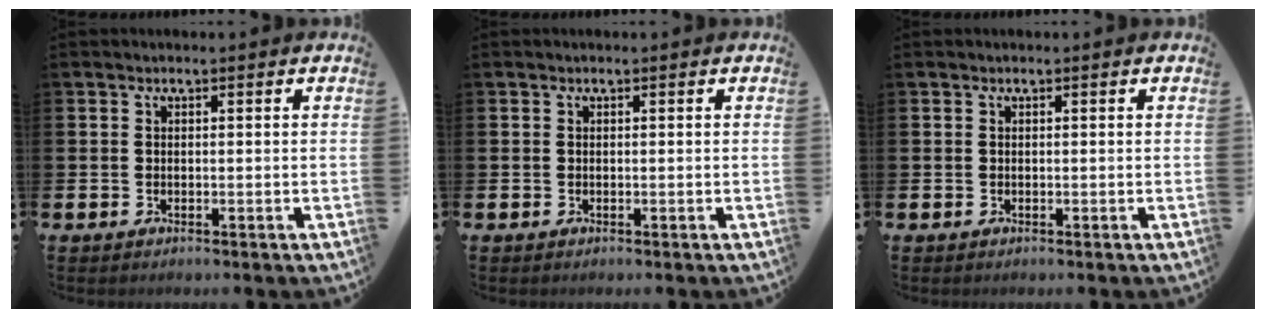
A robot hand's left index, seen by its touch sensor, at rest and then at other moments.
{"total": 0.0}
{"total": 0.0}